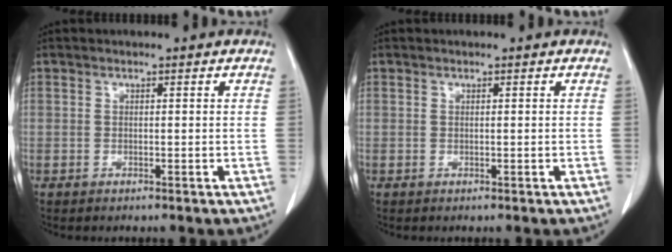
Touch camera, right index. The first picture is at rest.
{"total": 0.0}